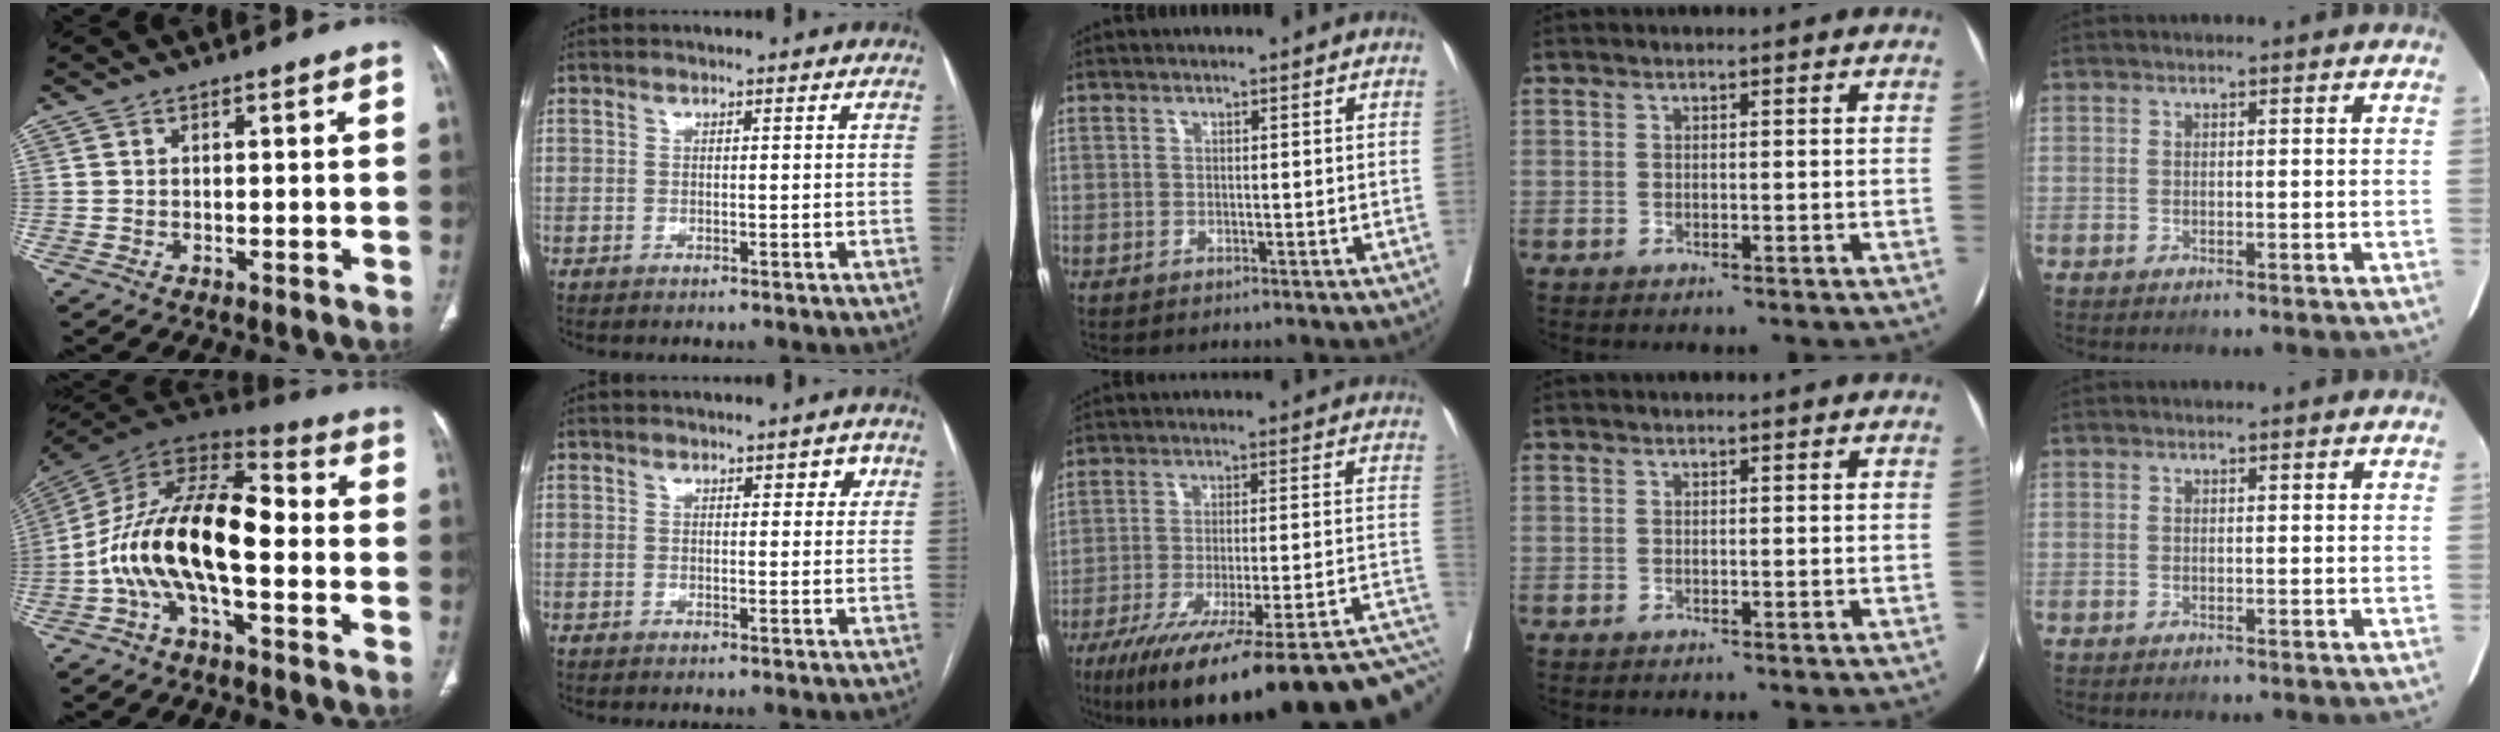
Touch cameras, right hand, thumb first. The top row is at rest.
{"thumb": {"total": 19.3, "force": [-3.3, 8.8, 16.9], "torque": [-0.302, 0.058, -0.067]}, "index": {"total": 2.4, "force": [1.2, 1.2, 1.7], "torque": [-0.016, 0.004, 0.014]}, "middle": {"total": 28.5, "force": [-20.7, 3.5, 19.3], "torque": [-0.204, -0.014, -0.293]}}